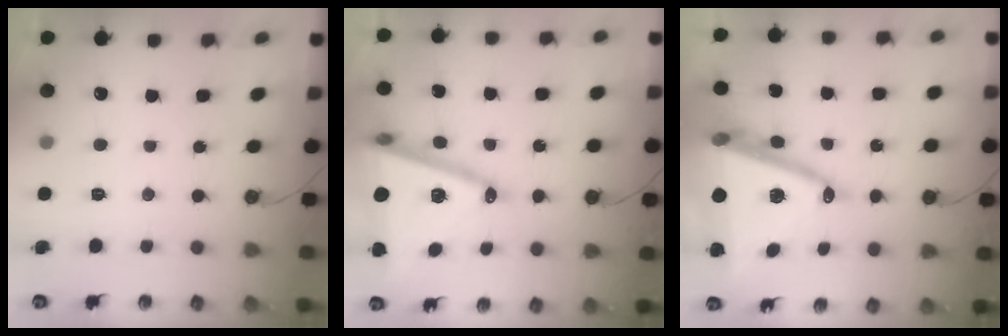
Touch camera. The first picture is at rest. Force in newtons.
{"total": 22.0, "press": 21.6, "slide": 3.6}
{"total": 21.6, "press": 21.2, "slide": 3.9}